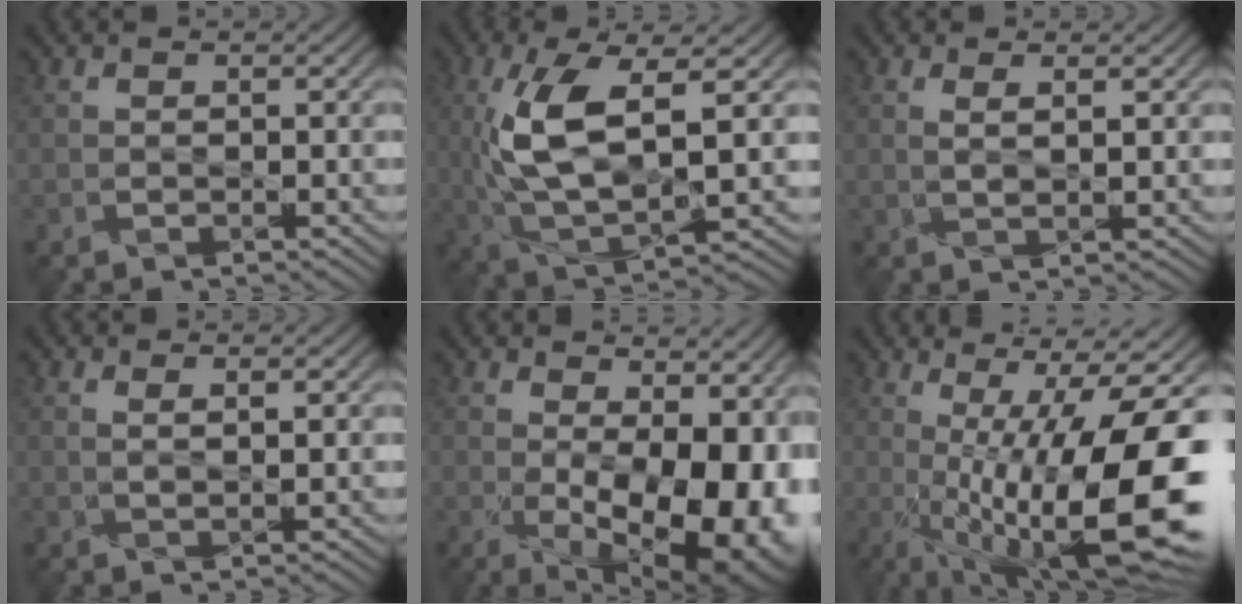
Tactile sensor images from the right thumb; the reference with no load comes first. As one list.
[{"total": 11.3, "force": [1.4, 4.3, 10.3], "torque": [-0.222, -0.002, 0.029]}, {"total": 1.8, "force": [1.0, 0.2, 1.5], "torque": [-0.024, -0.002, 0.019]}, {"total": 1.5, "force": [0.8, 0.1, 1.2], "torque": [-0.018, 0.000, 0.014]}, {"total": 17.2, "force": [-1.5, 8.6, 14.8], "torque": [-0.182, -0.031, 0.009]}, {"total": 19.5, "force": [-2.3, 5.5, 18.6], "torque": [-0.260, -0.004, -0.036]}]